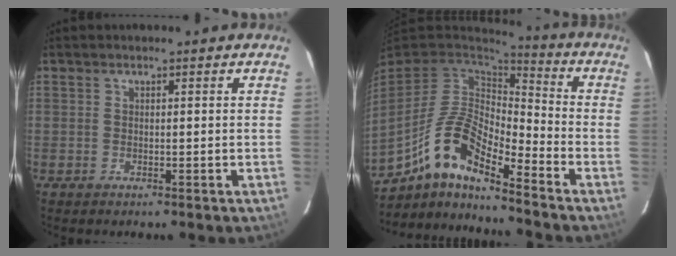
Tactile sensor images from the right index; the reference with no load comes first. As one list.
[{"total": 13.8, "force": [-9.6, 3.3, 9.3], "torque": [-0.186, 0.017, -0.176]}]